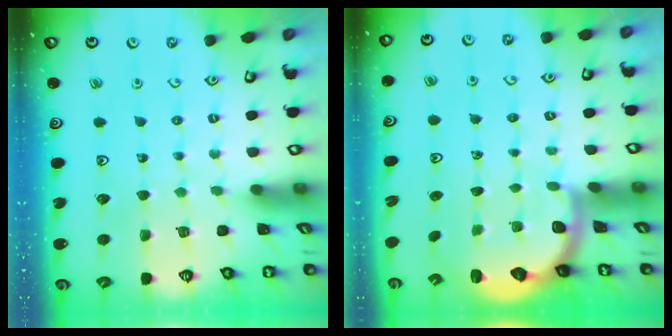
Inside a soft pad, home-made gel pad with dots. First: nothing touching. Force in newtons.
{"total": 2.4, "press": 2.1, "slide": 1.2}